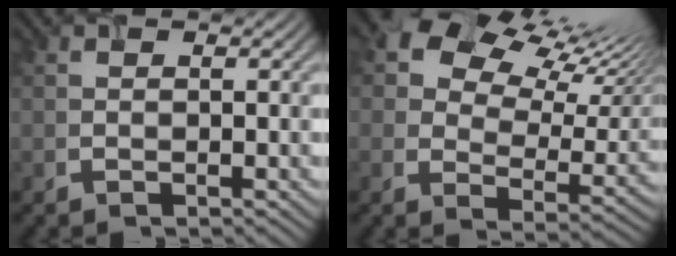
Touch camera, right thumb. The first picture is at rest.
{"total": 13.3, "force": [8.9, 7.0, 6.9], "torque": [-0.130, 0.024, 0.135]}